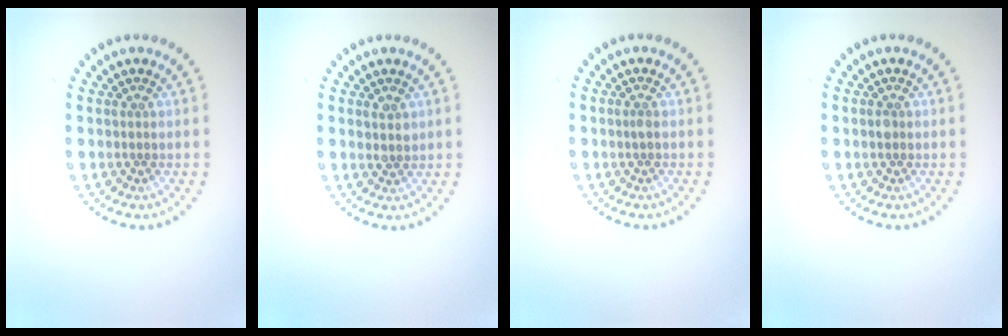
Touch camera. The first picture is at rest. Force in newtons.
{"total": 1.3, "press": 1.2, "slide": 0.6}
{"total": 0.5, "press": 0.5, "slide": 0.3}
{"total": 0.9, "press": 0.9, "slide": 0.1}